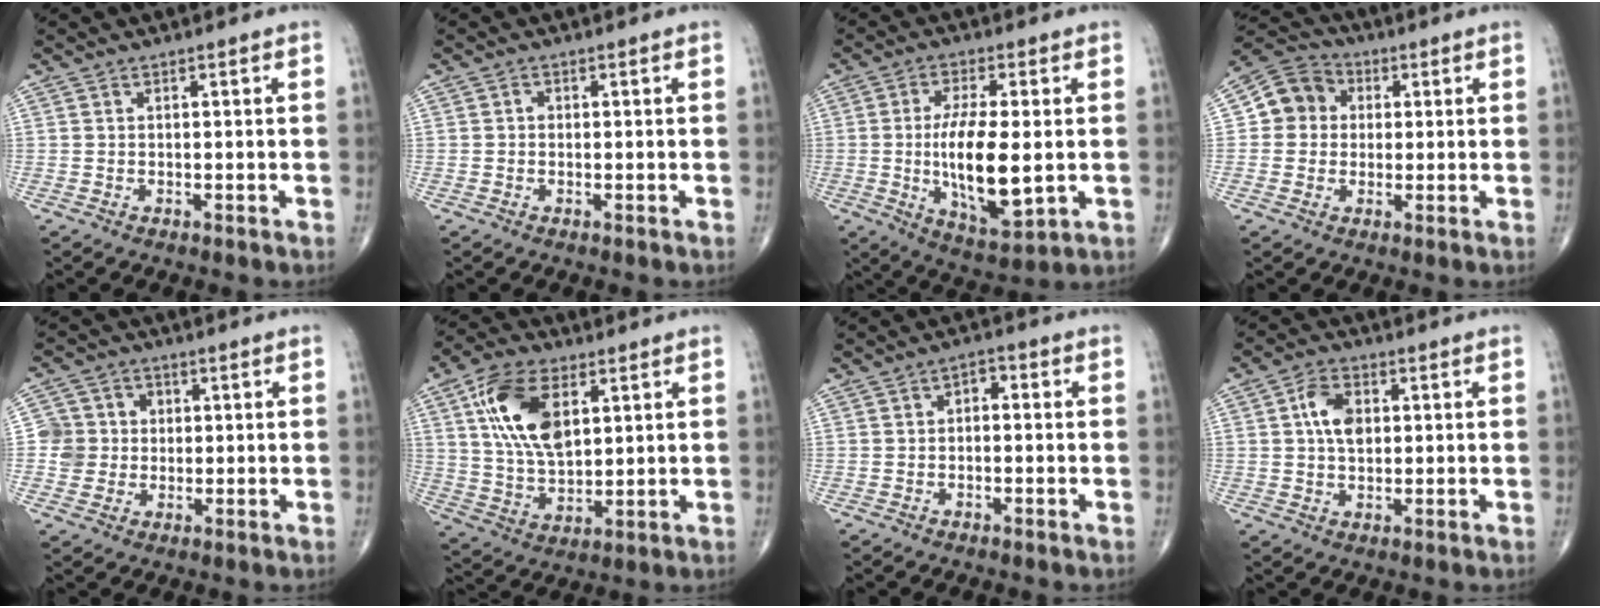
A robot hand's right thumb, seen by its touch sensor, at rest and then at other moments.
{"total": 0.8, "force": [0.0, 0.7, 0.4], "torque": [-0.001, 0.003, -0.004]}
{"total": 14.2, "force": [-1.0, 5.1, 13.2], "torque": [-0.230, -0.017, -0.009]}
{"total": 8.3, "force": [1.0, 7.5, 3.2], "torque": [-0.032, 0.015, 0.005]}
{"total": 6.6, "force": [0.2, 6.5, 1.2], "torque": [0.014, 0.013, -0.003]}
{"total": 14.8, "force": [5.0, 7.9, 11.5], "torque": [-0.209, -0.011, 0.097]}
{"total": 2.7, "force": [0.0, 1.7, 2.1], "torque": [-0.017, 0.013, -0.011]}
{"total": 6.3, "force": [1.2, 4.1, 4.7], "torque": [-0.077, 0.005, 0.016]}